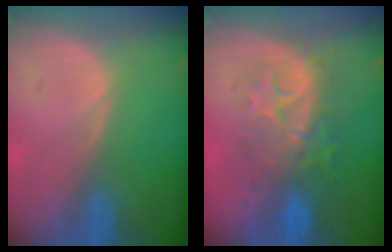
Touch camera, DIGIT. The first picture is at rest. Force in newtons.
{"total": 8.2, "press": 8.1, "slide": 0.8}